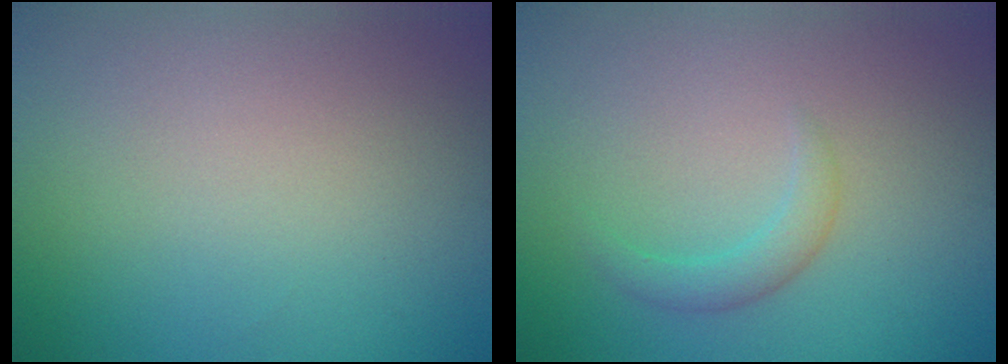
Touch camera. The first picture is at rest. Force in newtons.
{"total": 1.8, "press": 1.8, "slide": 0.0}